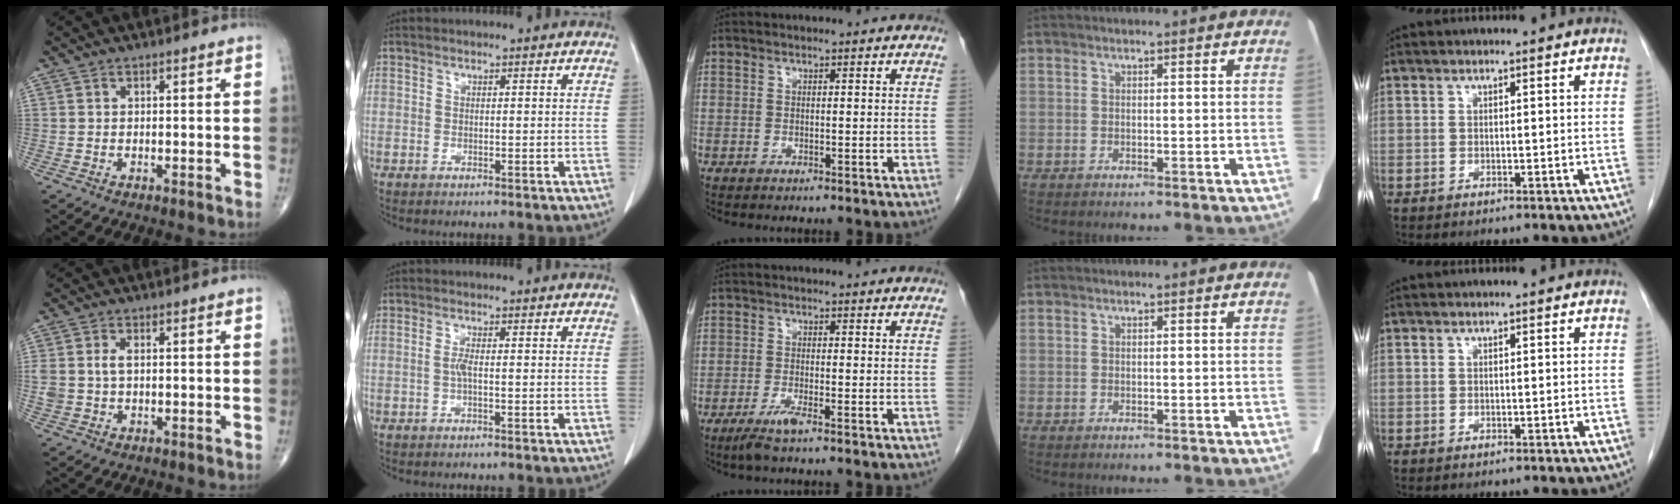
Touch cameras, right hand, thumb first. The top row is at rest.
{"thumb": {"total": 3.2, "force": [0.3, 2.1, 2.5], "torque": [-0.059, 0.005, 0.007]}, "index": {"total": 1.4, "force": [-0.2, 0.1, 1.4], "torque": [-0.031, 0.000, -0.006]}, "middle": {"total": 2.8, "force": [-1.9, -0.2, 2.0], "torque": [-0.045, -0.008, -0.041]}}